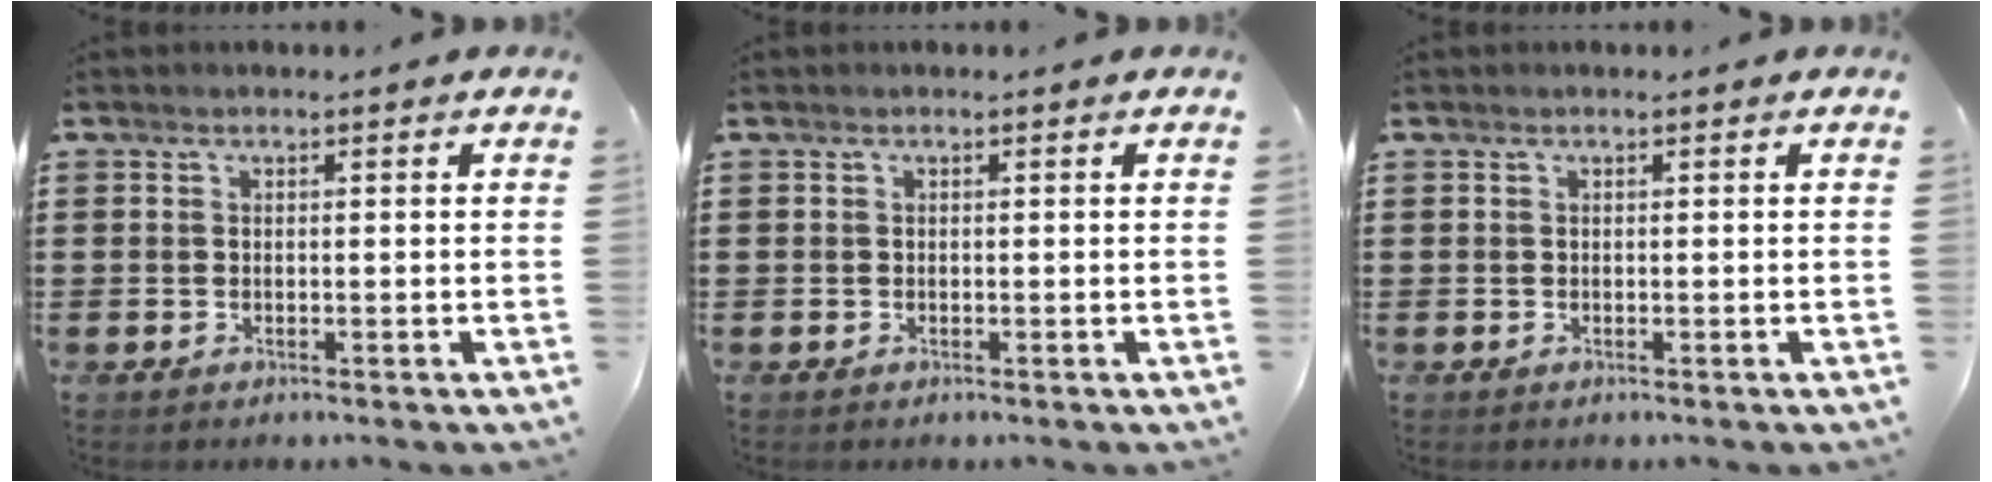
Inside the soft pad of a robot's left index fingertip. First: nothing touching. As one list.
[{"total": 0.0}, {"total": 0.0}]